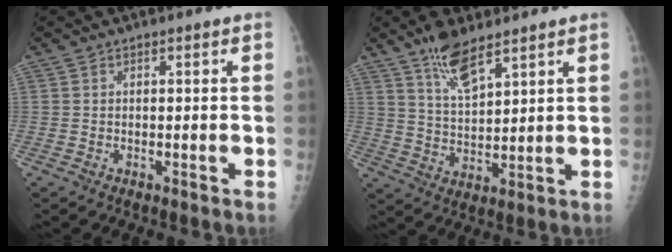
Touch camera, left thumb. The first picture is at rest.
{"total": 8.2, "force": [5.8, 2.8, 5.0], "torque": [-0.080, -0.034, 0.114]}